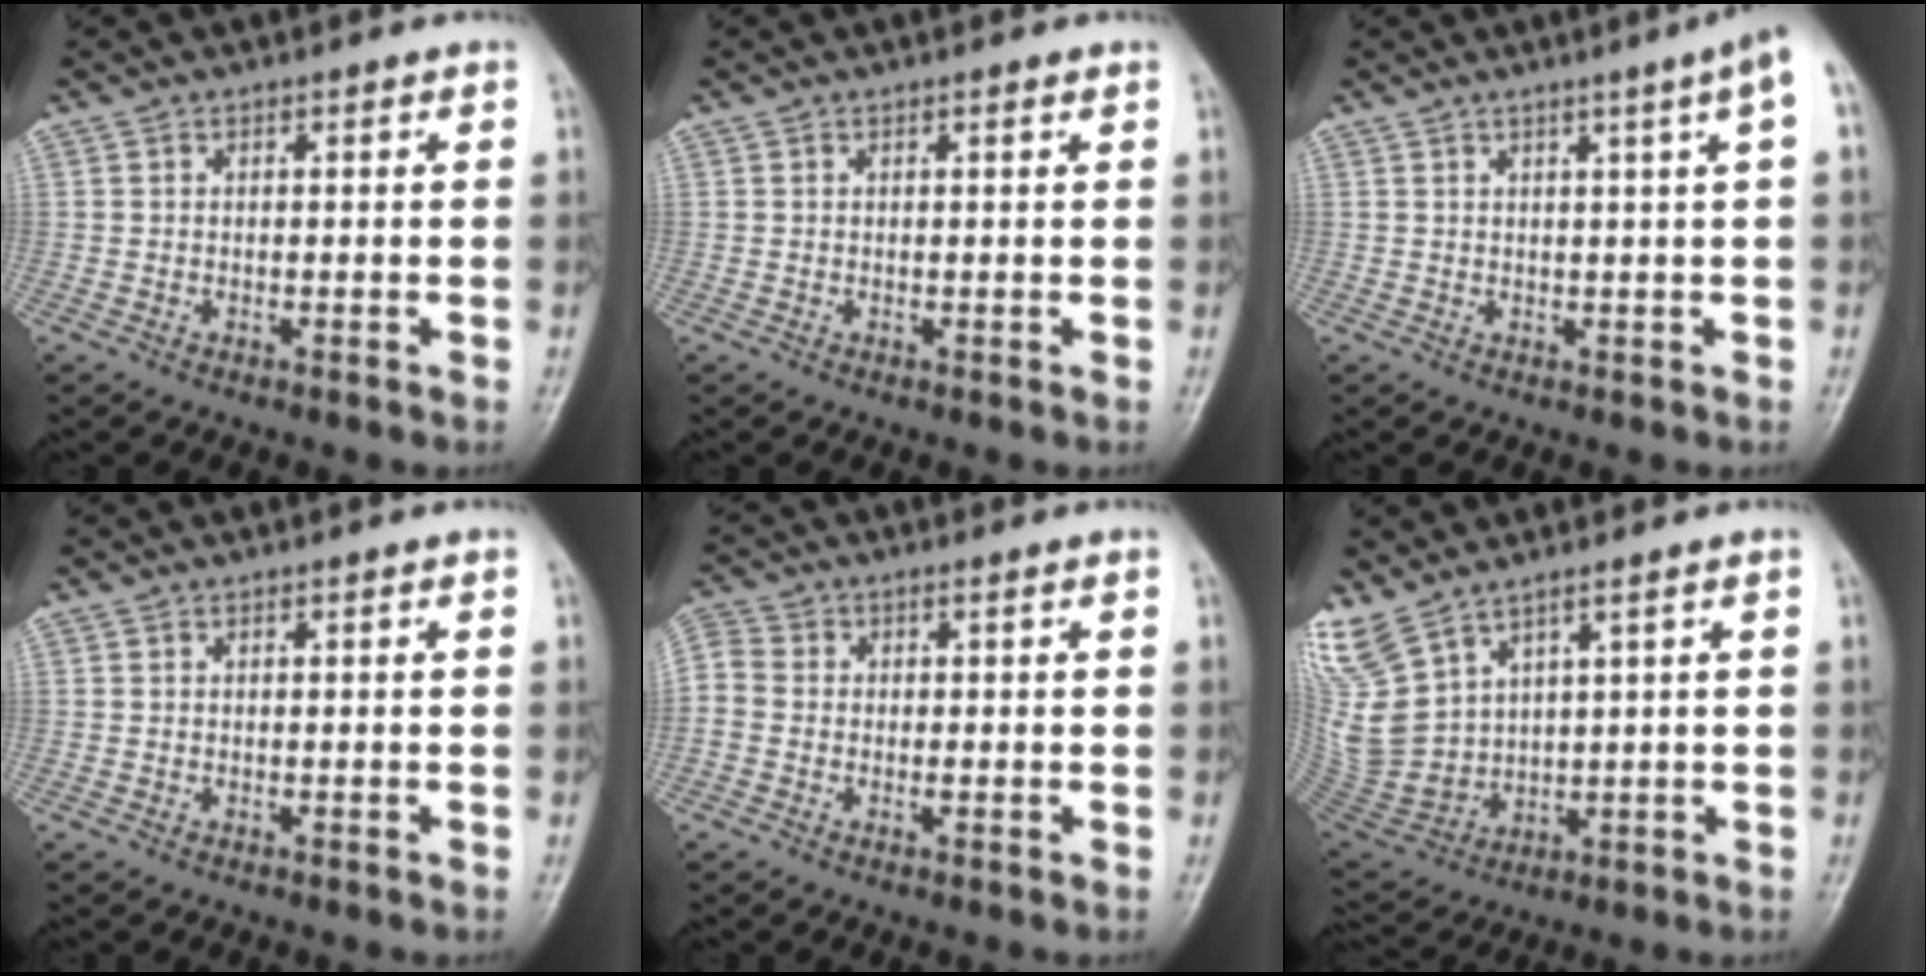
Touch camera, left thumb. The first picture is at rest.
{"total": 0.6, "force": [0.4, 0.1, 0.4], "torque": [-0.006, -0.001, 0.005]}
{"total": 5.1, "force": [2.0, -0.6, 4.6], "torque": [-0.063, -0.002, 0.028]}
{"total": 0.0}
{"total": 5.5, "force": [-0.5, 4.1, 3.6], "torque": [-0.077, 0.014, -0.022]}
{"total": 12.8, "force": [7.9, 6.5, 7.7], "torque": [-0.174, -0.037, 0.185]}